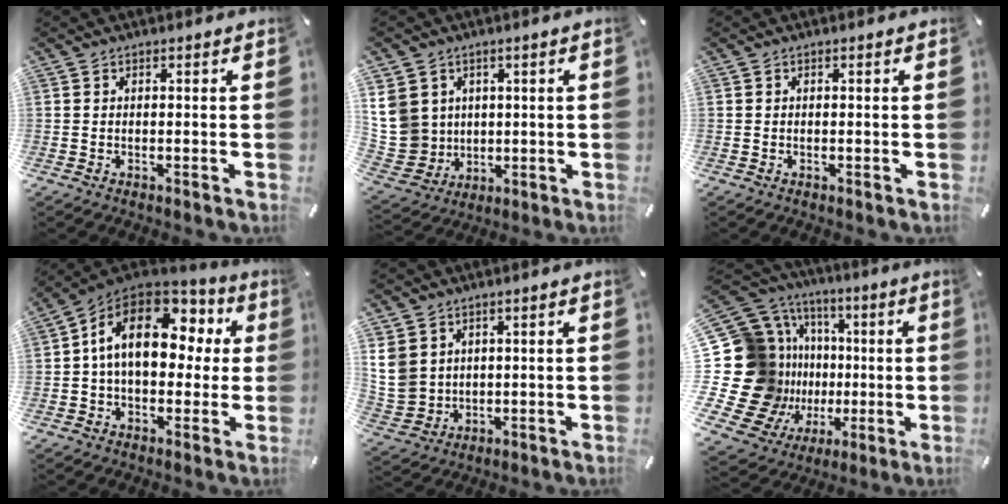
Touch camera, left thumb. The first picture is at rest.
{"total": 10.5, "force": [2.7, 9.7, 2.9], "torque": [-0.091, -0.020, 0.055]}
{"total": 0.0}
{"total": 17.9, "force": [4.0, 11.6, 13.0], "torque": [-0.231, -0.005, 0.067]}
{"total": 8.4, "force": [3.0, 7.6, 2.2], "torque": [-0.072, -0.014, 0.060]}
{"total": 26.5, "force": [-0.7, 21.7, 15.2], "torque": [-0.291, -0.048, 0.051]}